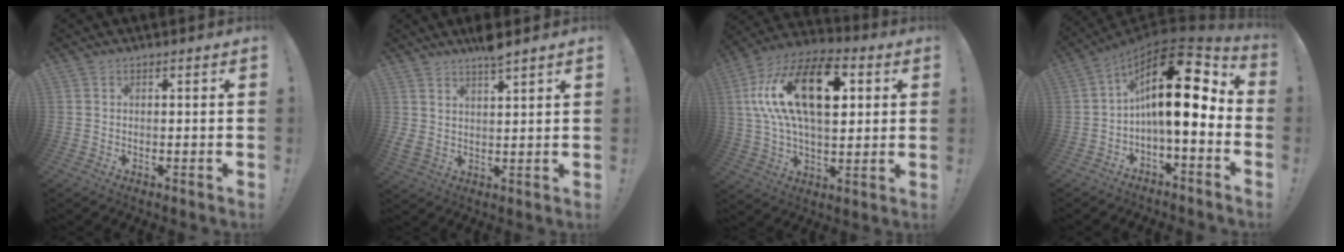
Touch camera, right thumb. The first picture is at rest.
{"total": 5.5, "force": [4.8, 0.6, 2.7], "torque": [-0.037, -0.031, 0.082]}
{"total": 23.4, "force": [6.0, 12.5, 18.9], "torque": [-0.336, 0.000, 0.098]}
{"total": 18.4, "force": [3.9, 6.2, 16.9], "torque": [-0.281, -0.026, 0.062]}